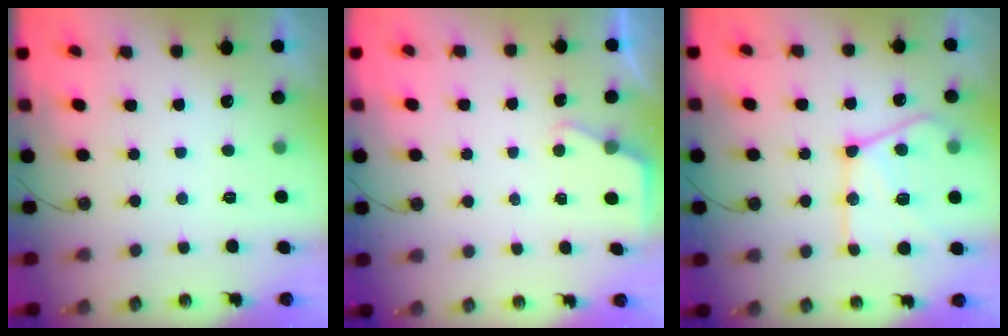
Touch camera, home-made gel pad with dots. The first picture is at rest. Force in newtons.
{"total": 2.7, "press": 2.7, "slide": 0.4}
{"total": 19.7, "press": 19.6, "slide": 2.2}